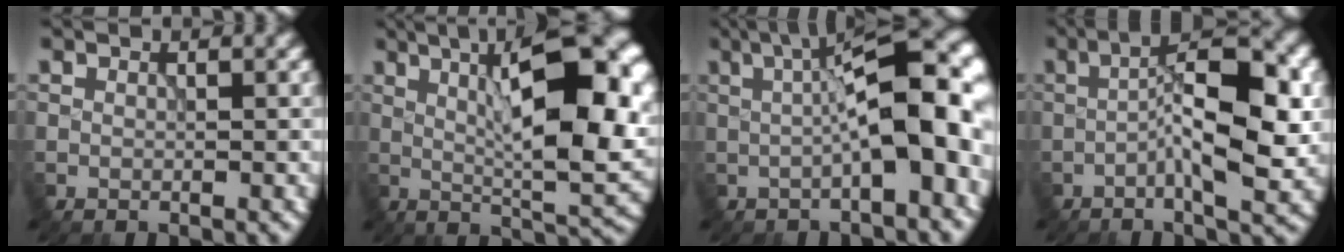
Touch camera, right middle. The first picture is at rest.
{"total": 12.8, "force": [1.8, 3.8, 12.1], "torque": [-0.163, 0.009, 0.023]}
{"total": 9.7, "force": [0.2, 2.7, 9.4], "torque": [-0.127, 0.011, -0.003]}
{"total": 8.9, "force": [-1.3, 2.5, 8.5], "torque": [-0.127, 0.012, -0.031]}